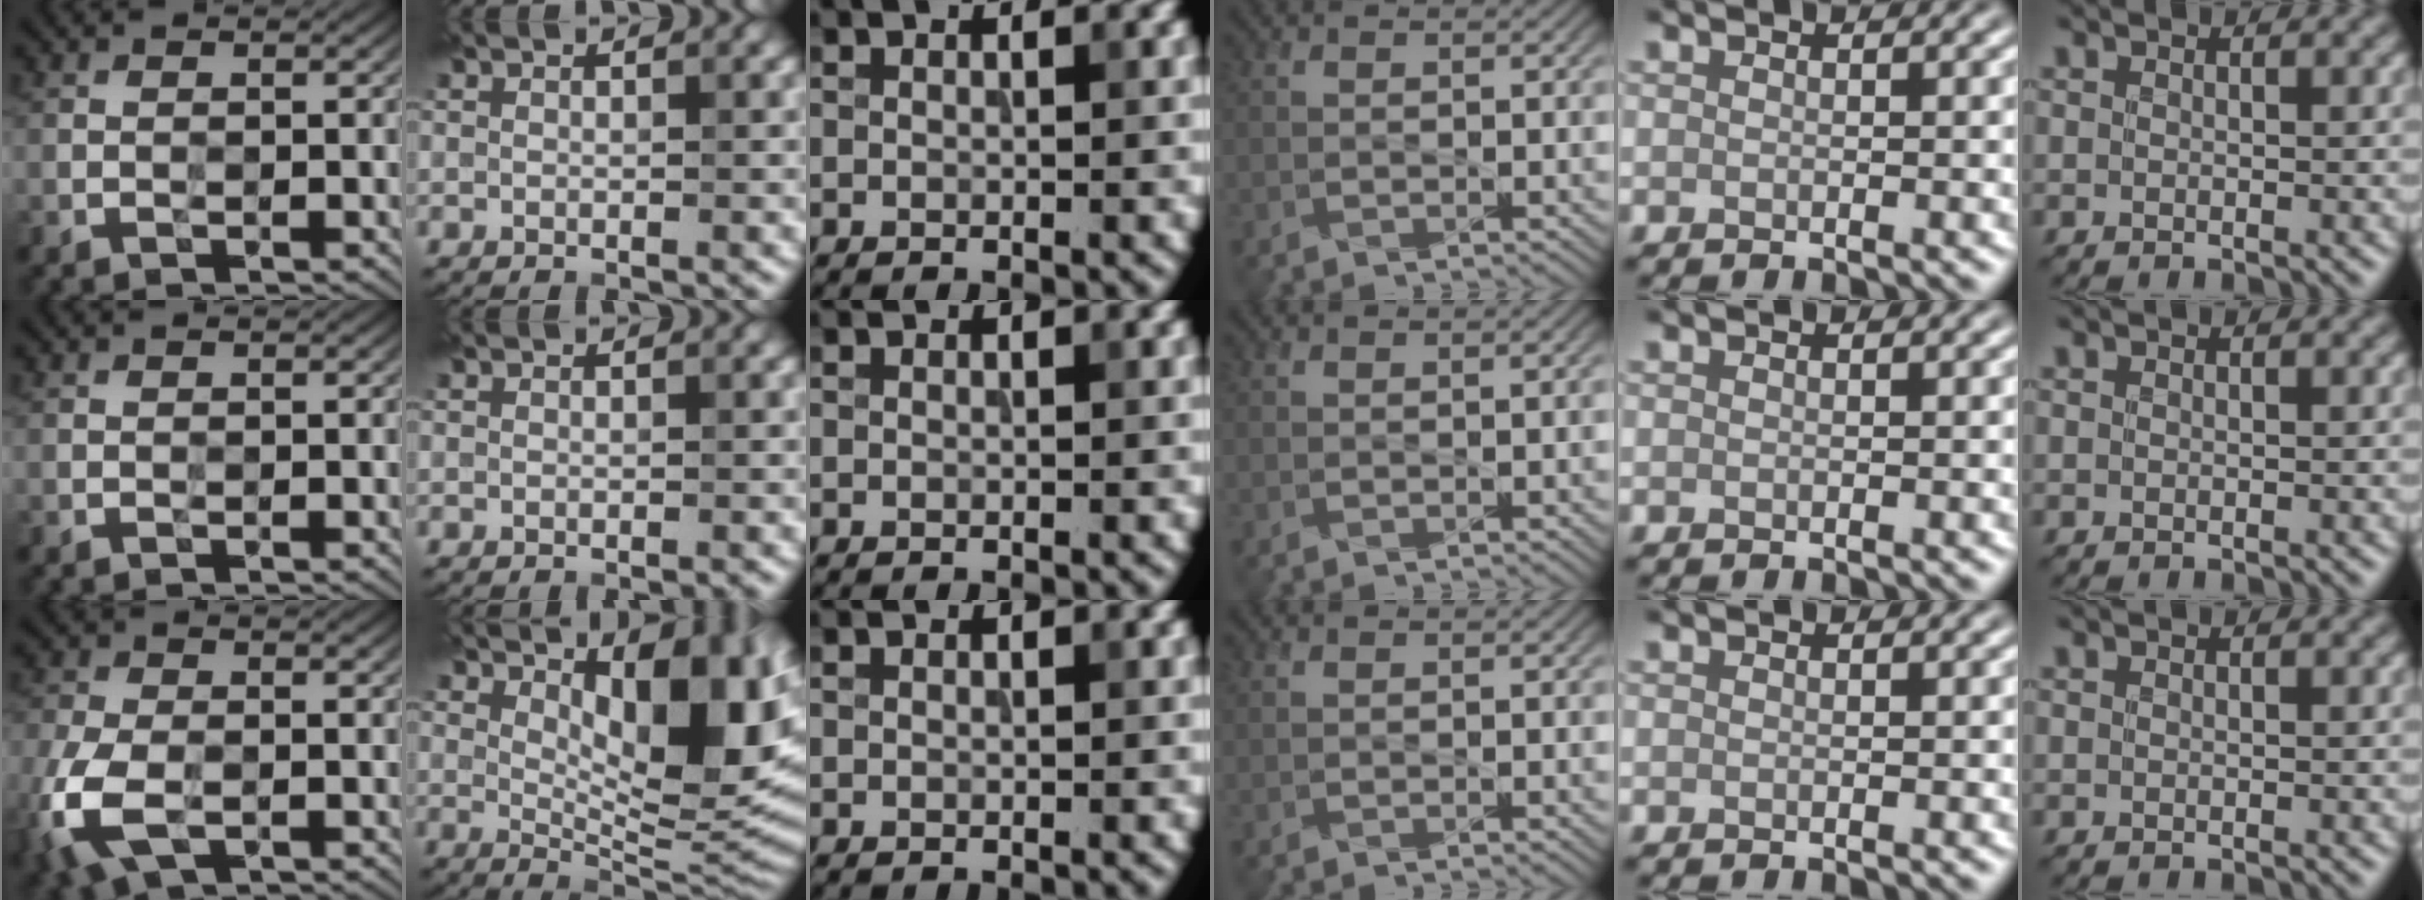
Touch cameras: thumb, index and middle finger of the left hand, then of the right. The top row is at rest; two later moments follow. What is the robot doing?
{"motion": "wipe", "object": "measuring cup"}